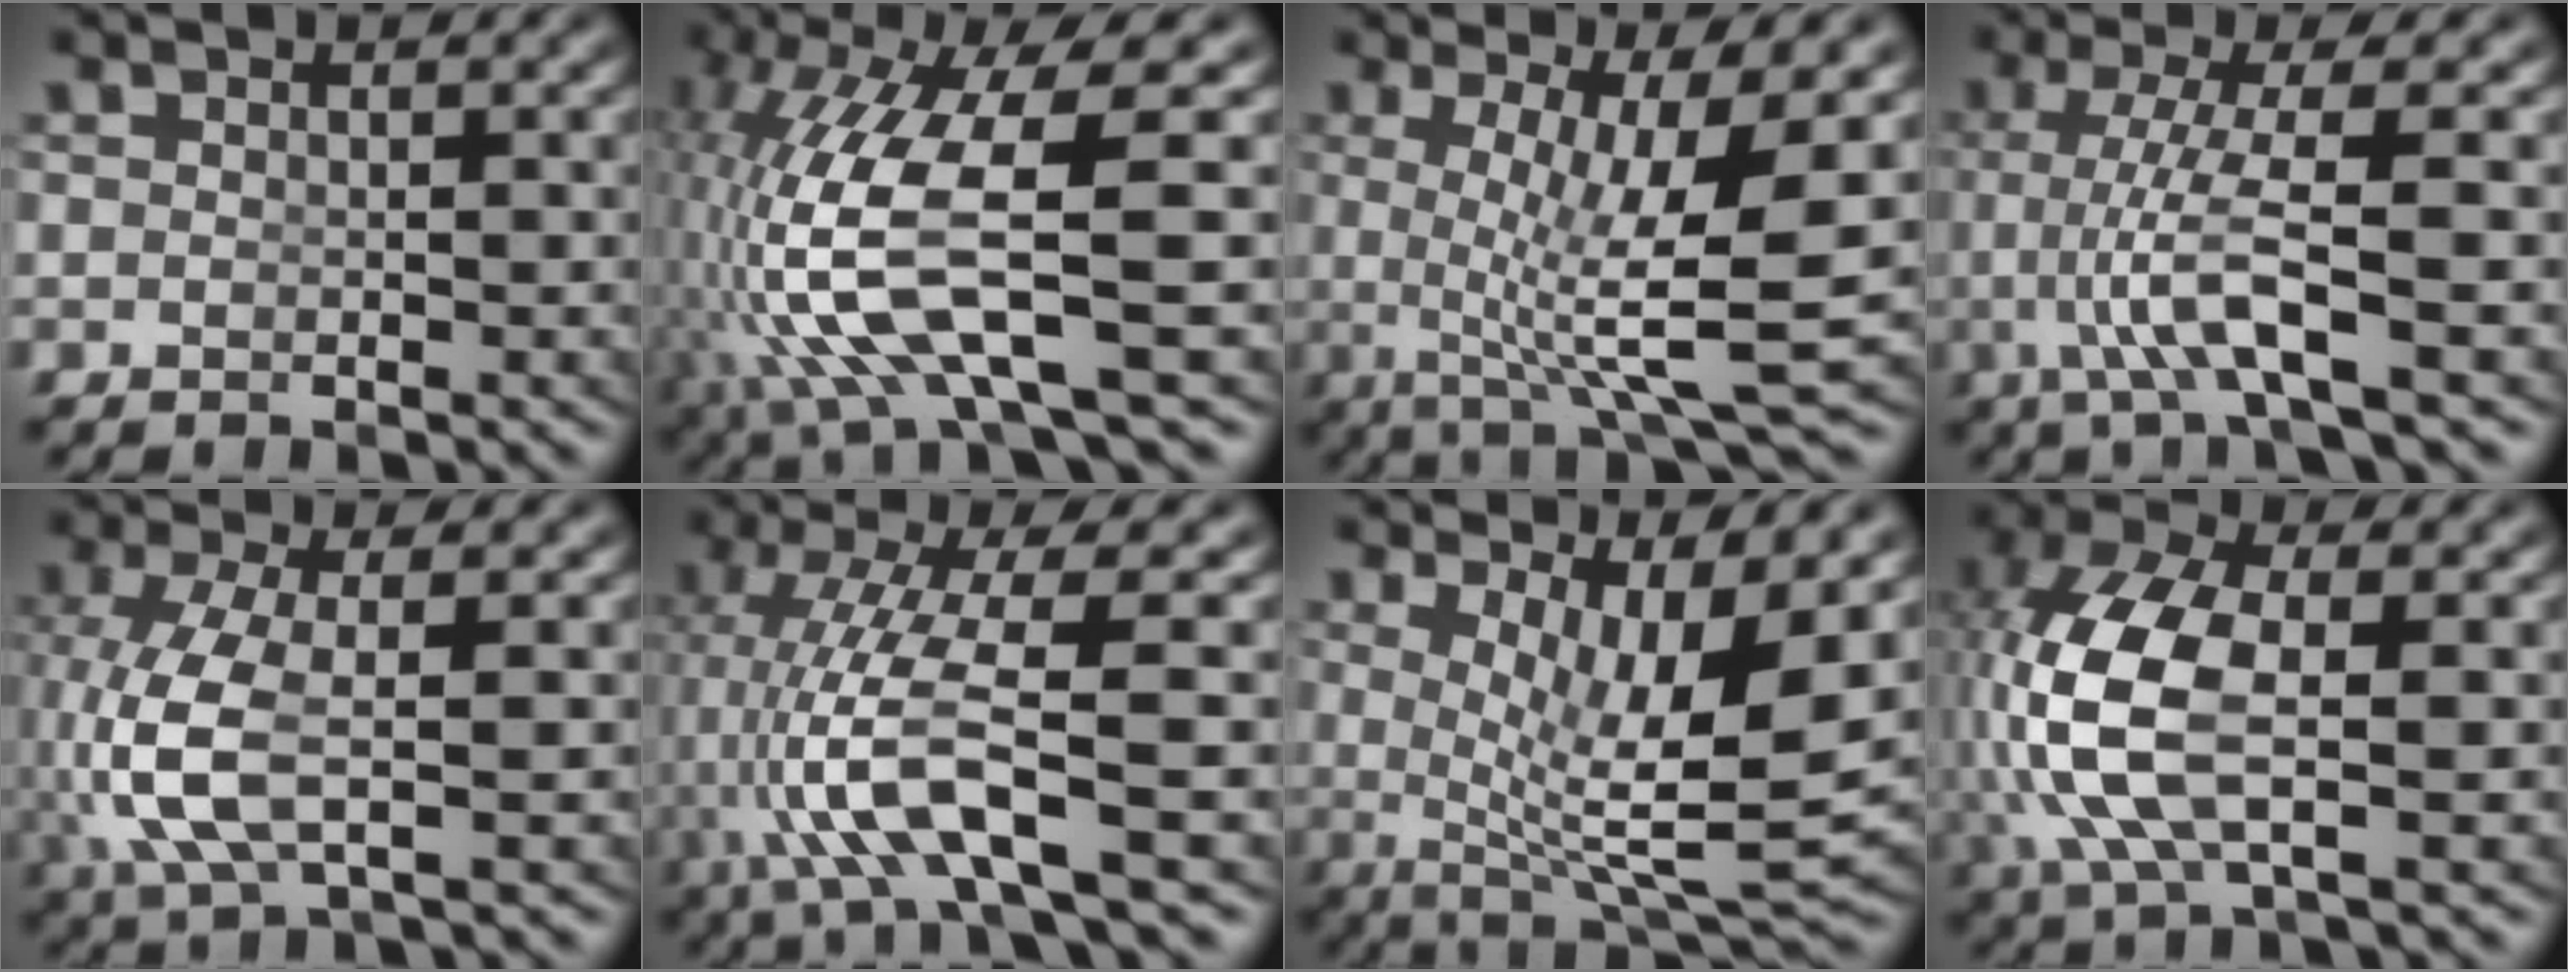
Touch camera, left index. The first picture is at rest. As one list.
[{"total": 9.9, "force": [-1.4, 3.6, 9.1], "torque": [-0.205, -0.029, 0.000]}, {"total": 9.1, "force": [-0.5, 1.9, 8.9], "torque": [-0.139, -0.024, 0.003]}, {"total": 5.6, "force": [-0.6, 0.5, 5.6], "torque": [-0.120, -0.012, -0.004]}, {"total": 5.7, "force": [-0.4, 2.3, 5.2], "torque": [-0.139, -0.021, 0.013]}, {"total": 7.6, "force": [-1.3, 2.3, 7.1], "torque": [-0.158, -0.016, -0.010]}, {"total": 10.2, "force": [0.4, 3.6, 9.5], "torque": [-0.152, -0.039, 0.025]}, {"total": 7.3, "force": [0.2, 3.2, 6.5], "torque": [-0.165, -0.018, 0.018]}]